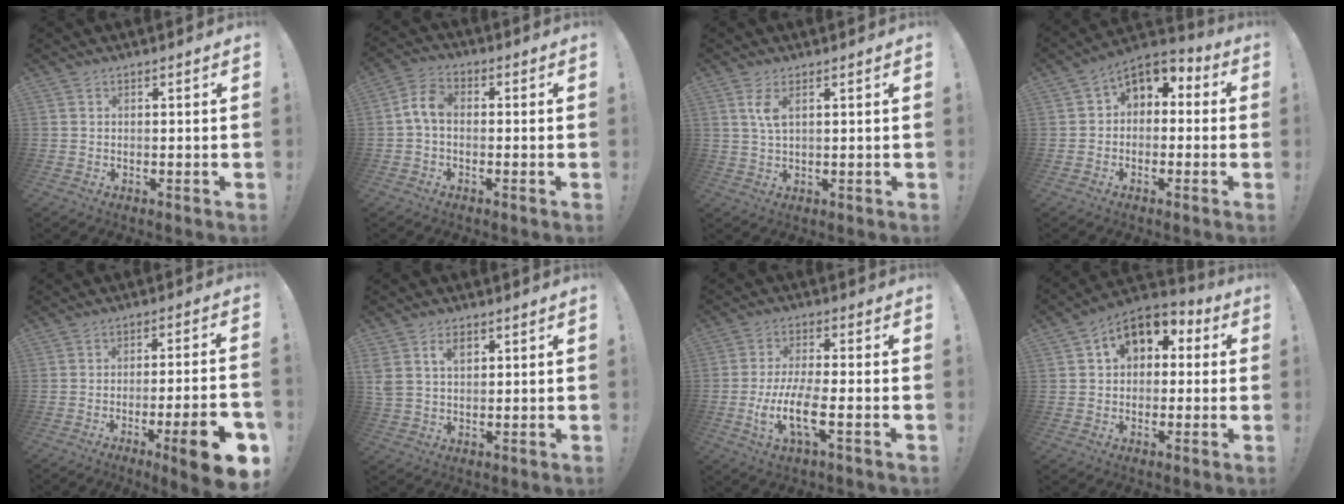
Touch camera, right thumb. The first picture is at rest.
{"total": 6.6, "force": [-0.5, 4.0, 5.3], "torque": [-0.103, 0.014, -0.006]}
{"total": 4.0, "force": [1.6, 1.3, 3.4], "torque": [-0.059, -0.006, 0.025]}
{"total": 6.6, "force": [1.6, 5.1, 3.8], "torque": [-0.052, -0.002, 0.036]}
{"total": 13.1, "force": [-6.1, 1.8, 11.5], "torque": [-0.148, 0.023, -0.085]}
{"total": 5.6, "force": [2.6, 3.6, 3.3], "torque": [-0.069, -0.004, 0.047]}
{"total": 11.2, "force": [-3.0, 2.9, 10.4], "torque": [-0.214, -0.009, -0.057]}
{"total": 10.6, "force": [4.1, 7.6, 6.2], "torque": [-0.084, -0.009, 0.078]}